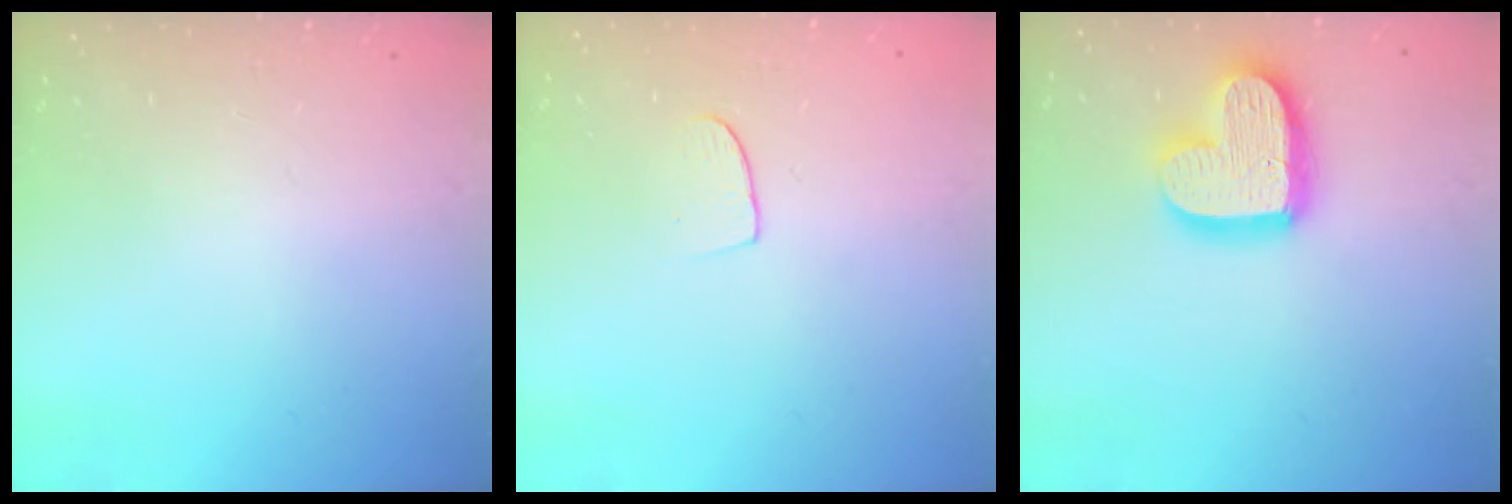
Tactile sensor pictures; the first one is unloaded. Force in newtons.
{"total": 6.3, "press": 6.3, "slide": 0.5}
{"total": 17.1, "press": 17.1, "slide": 1.4}